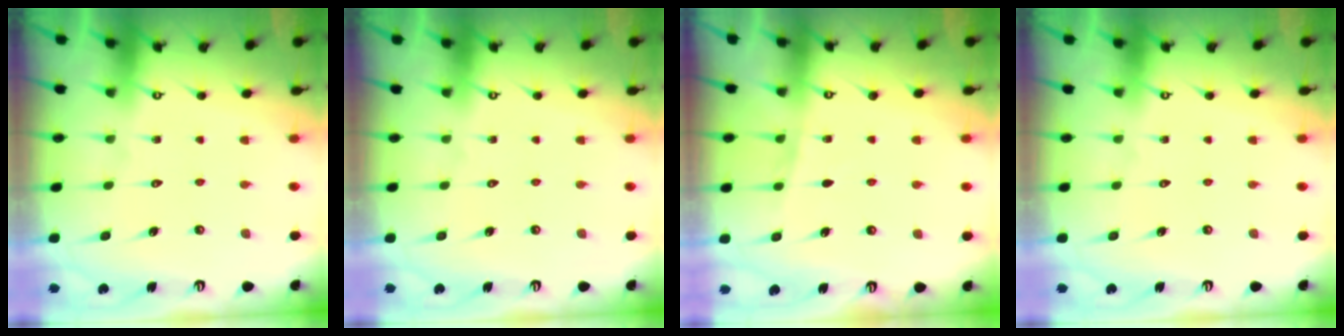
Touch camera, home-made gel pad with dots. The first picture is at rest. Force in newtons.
{"total": 0.0}
{"total": 4.2, "press": 4.2, "slide": 0.4}
{"total": 0.0}